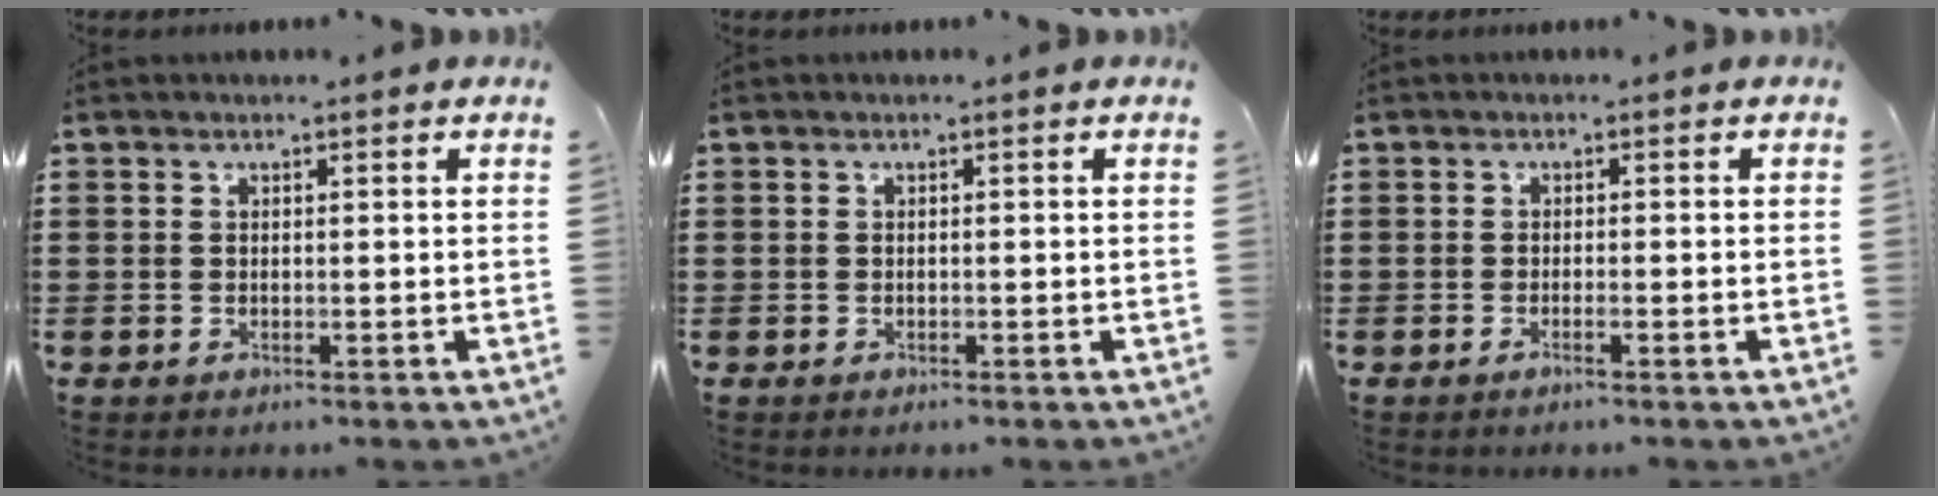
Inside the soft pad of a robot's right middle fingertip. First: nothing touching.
{"total": 0.0}
{"total": 1.0, "force": [-0.6, -0.1, 0.7], "torque": [-0.013, -0.003, -0.012]}